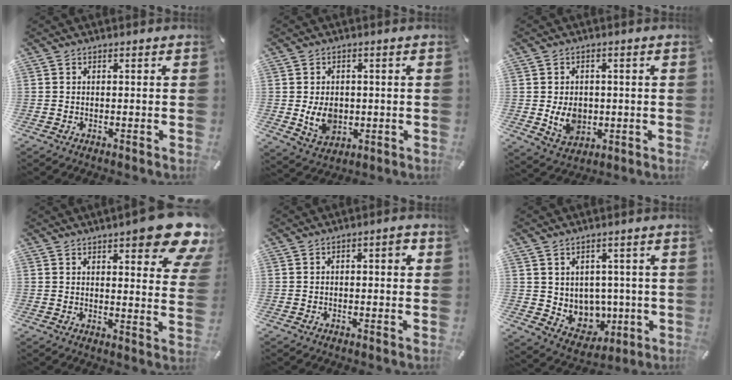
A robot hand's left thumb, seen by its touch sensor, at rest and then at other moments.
{"total": 7.1, "force": [-0.5, 5.7, 4.2], "torque": [-0.073, -0.003, -0.010]}
{"total": 7.3, "force": [-0.6, 6.0, 4.1], "torque": [-0.071, -0.001, -0.012]}
{"total": 14.1, "force": [8.6, 4.0, 10.4], "torque": [-0.132, -0.059, 0.142]}
{"total": 2.7, "force": [0.3, 1.0, 2.5], "torque": [-0.032, 0.004, -0.002]}
{"total": 7.4, "force": [3.4, 6.6, 0.5], "torque": [-0.011, -0.043, 0.076]}